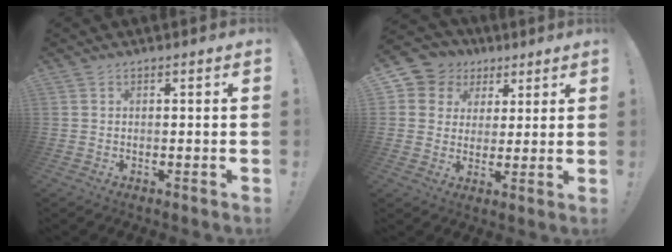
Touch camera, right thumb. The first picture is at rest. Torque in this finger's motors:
{"motor_torque": [-0.32, 0.49, -0.24, 0.32, 0.13]}